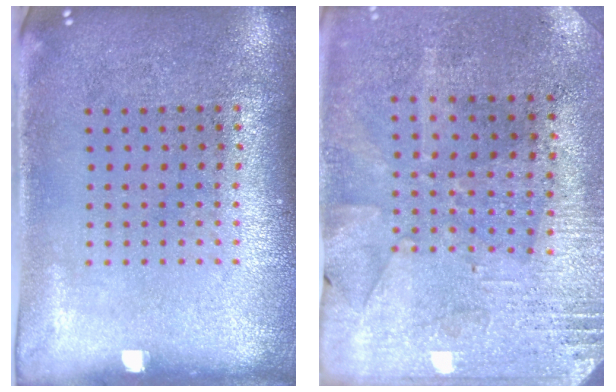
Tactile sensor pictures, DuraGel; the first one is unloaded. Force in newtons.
{"total": 2.7, "press": 2.4, "slide": 1.3}